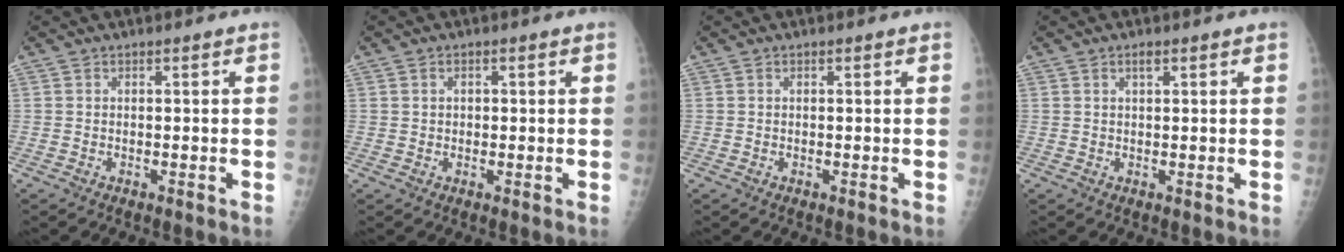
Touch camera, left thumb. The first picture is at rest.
{"total": 1.3, "force": [0.3, 1.2, 0.5], "torque": [-0.004, 0.001, 0.005]}
{"total": 0.0}
{"total": 1.5, "force": [0.9, 0.6, 1.1], "torque": [-0.016, -0.002, 0.013]}